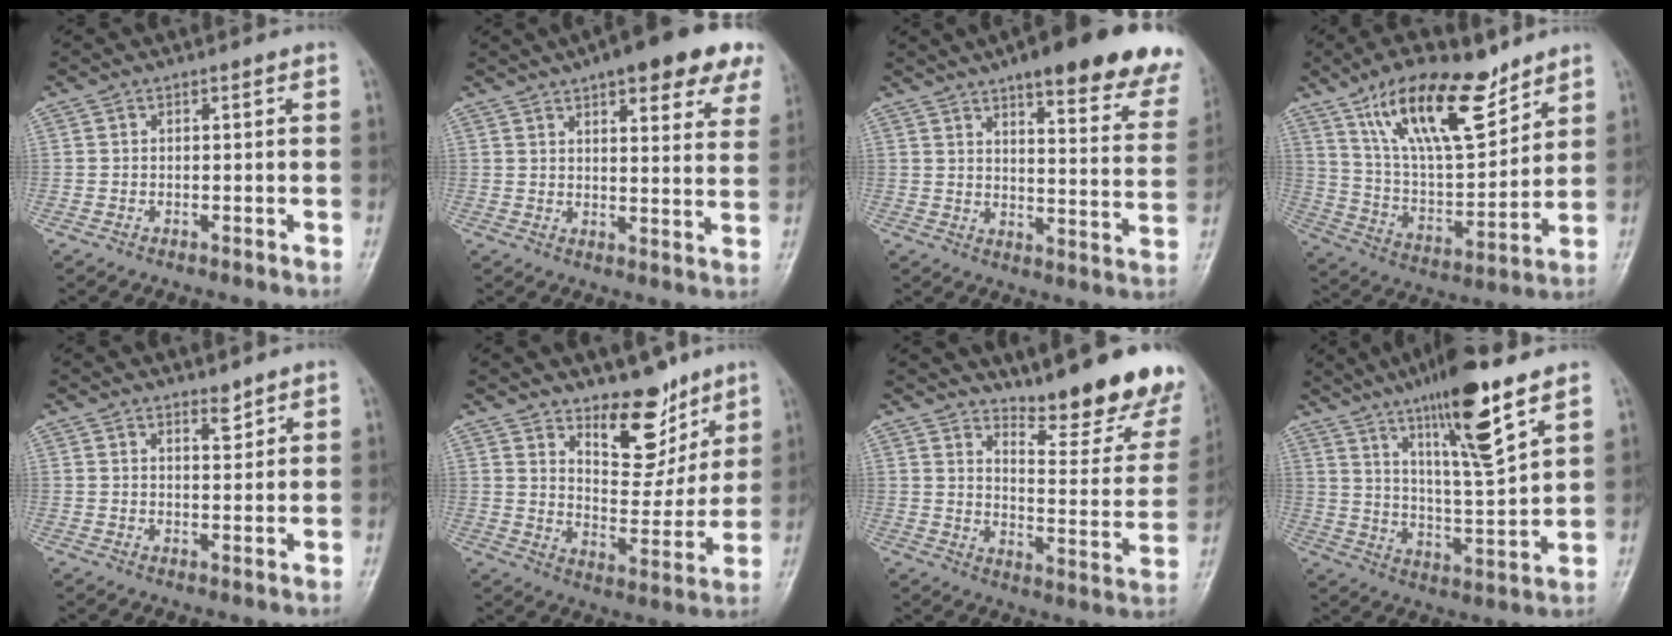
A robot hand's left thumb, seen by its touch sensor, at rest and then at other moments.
{"total": 18.9, "force": [12.2, 6.1, 13.1], "torque": [-0.139, -0.024, 0.143]}
{"total": 24.5, "force": [17.6, 6.0, 16.1], "torque": [-0.168, -0.062, 0.208]}
{"total": 19.7, "force": [12.4, 7.7, 13.3], "torque": [-0.194, -0.057, 0.231]}
{"total": 2.3, "force": [1.9, 0.8, 1.1], "torque": [-0.009, -0.016, 0.032]}
{"total": 12.0, "force": [8.3, 5.8, 6.4], "torque": [-0.058, -0.068, 0.143]}
{"total": 19.7, "force": [16.2, 4.9, 10.1], "torque": [-0.098, -0.146, 0.214]}
{"total": 16.3, "force": [10.0, 2.3, 12.7], "torque": [-0.209, -0.053, 0.176]}